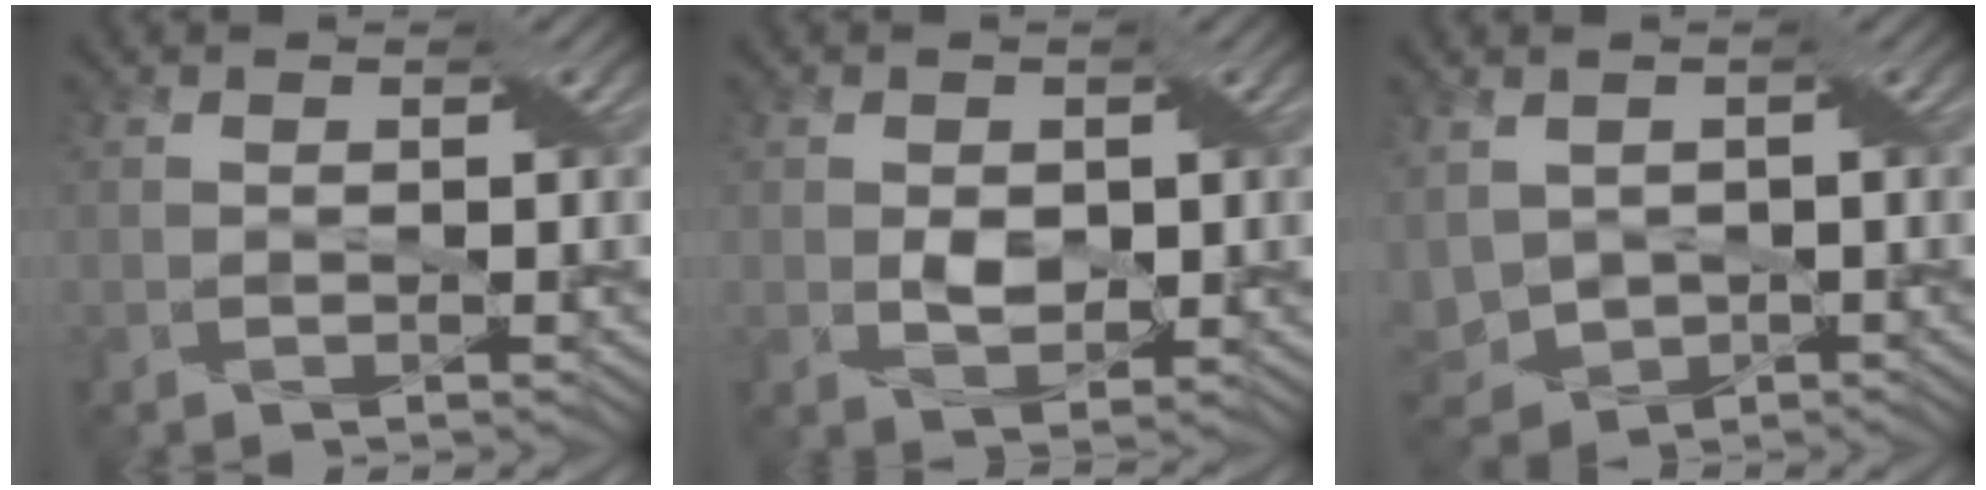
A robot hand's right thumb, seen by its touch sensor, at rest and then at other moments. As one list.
[{"total": 2.8, "force": [0.3, 1.9, 2.0], "torque": [-0.044, -0.002, 0.008]}, {"total": 5.7, "force": [-0.1, 4.2, 3.8], "torque": [-0.116, -0.014, -0.005]}]